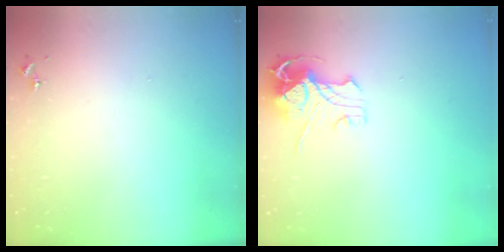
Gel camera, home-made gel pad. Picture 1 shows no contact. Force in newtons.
{"total": 10.7, "press": 10.6, "slide": 1.4}